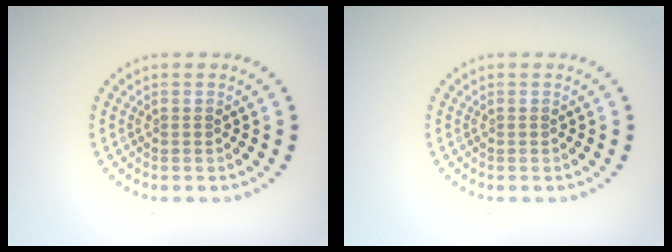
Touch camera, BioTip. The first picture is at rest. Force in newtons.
{"total": 0.0}